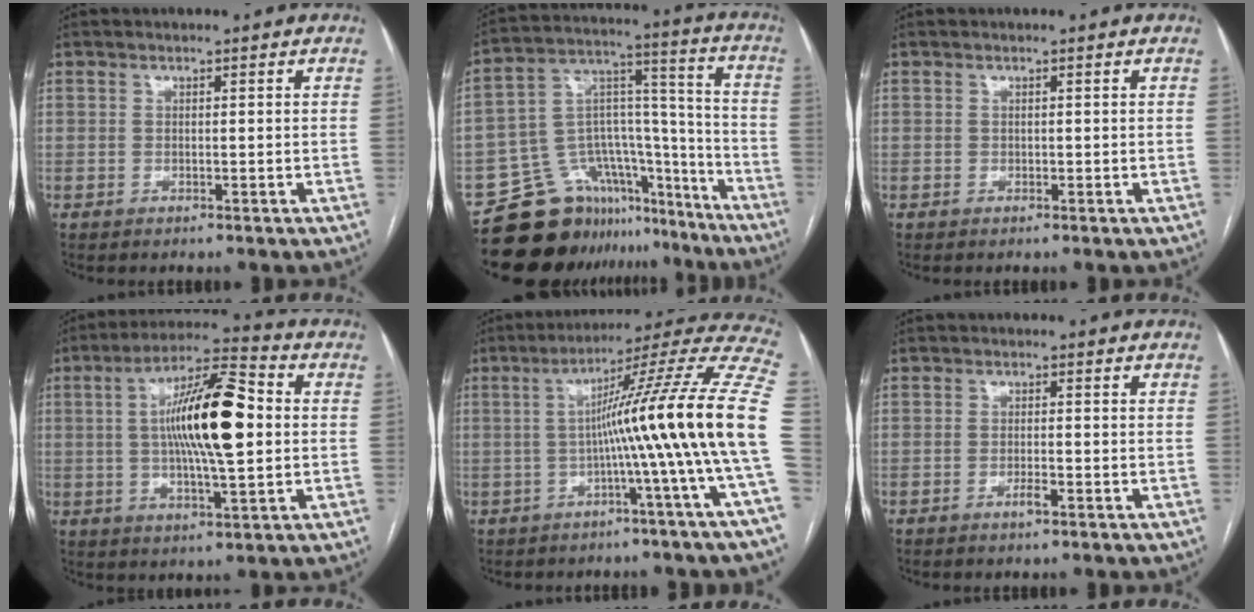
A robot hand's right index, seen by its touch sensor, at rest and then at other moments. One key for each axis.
{"total": 18.4, "fx": -15.4, "fy": 9.2, "fz": 4.0, "tx": -0.057, "ty": 0.086, "tz": -0.235}
{"total": 0.0}
{"total": 15.1, "fx": 1.1, "fy": 2.6, "fz": 14.8, "tx": -0.262, "ty": 0.020, "tz": 0.013}
{"total": 19.9, "fx": -2.2, "fy": -3.0, "fz": 19.6, "tx": -0.226, "ty": 0.032, "tz": -0.052}
{"total": 1.7, "fx": -1.0, "fy": 0.3, "fz": 1.4, "tx": -0.025, "ty": 0.000, "tz": -0.016}